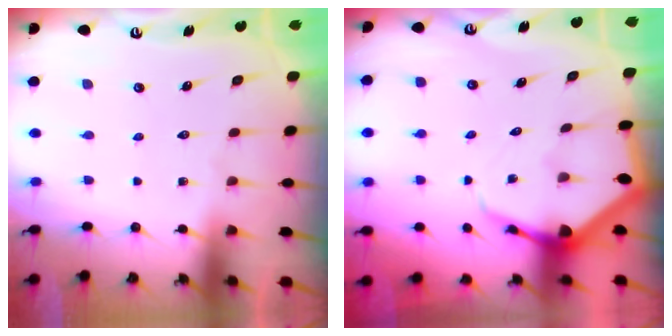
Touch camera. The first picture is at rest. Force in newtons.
{"total": 6.0, "press": 5.9, "slide": 0.8}